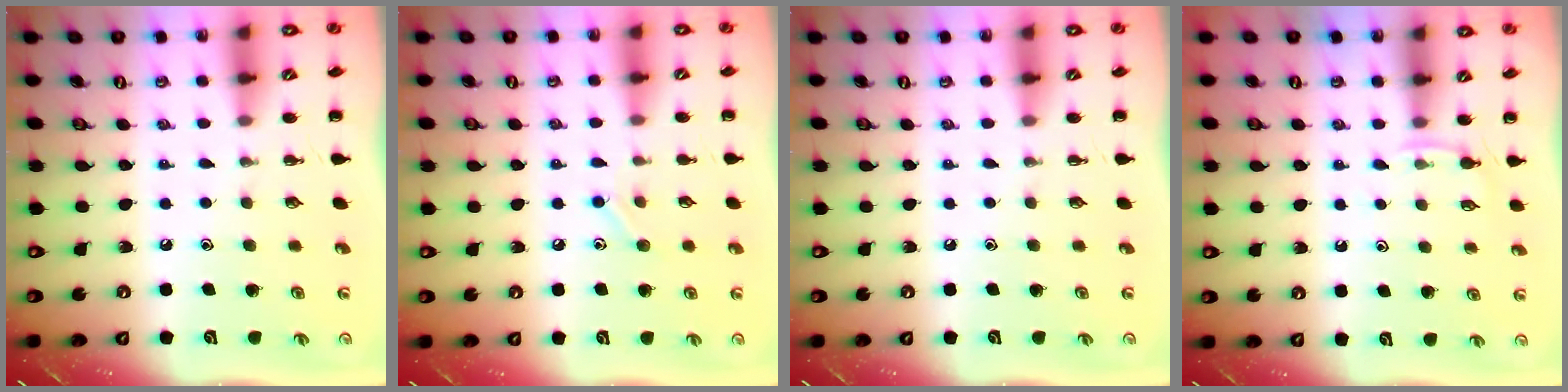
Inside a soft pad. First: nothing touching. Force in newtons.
{"total": 7.2, "press": 7.0, "slide": 1.8}
{"total": 0.0}
{"total": 4.0, "press": 3.8, "slide": 1.3}